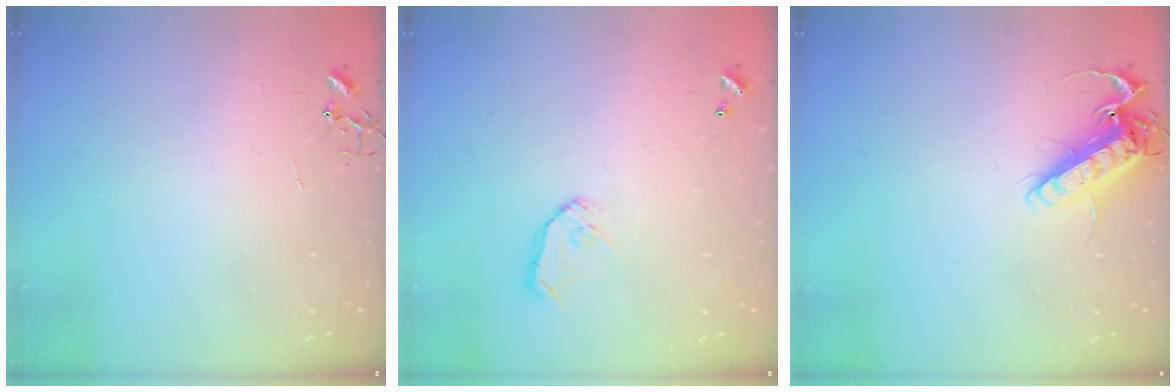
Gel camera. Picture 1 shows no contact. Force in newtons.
{"total": 8.0, "press": 8.0, "slide": 0.4}
{"total": 13.4, "press": 13.2, "slide": 2.1}